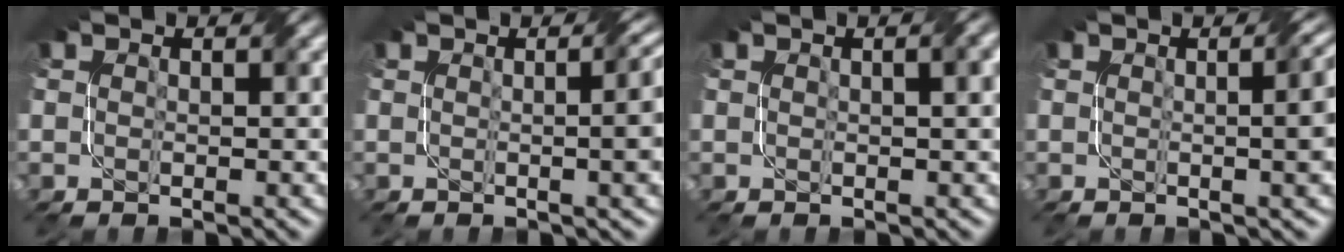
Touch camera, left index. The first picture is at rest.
{"total": 7.4, "force": [0.3, 3.2, 6.7], "torque": [-0.027, 0.022, 0.000]}
{"total": 3.1, "force": [1.1, 1.1, 2.6], "torque": [-0.024, 0.009, 0.011]}
{"total": 7.3, "force": [0.4, 3.1, 6.6], "torque": [-0.025, 0.022, -0.001]}